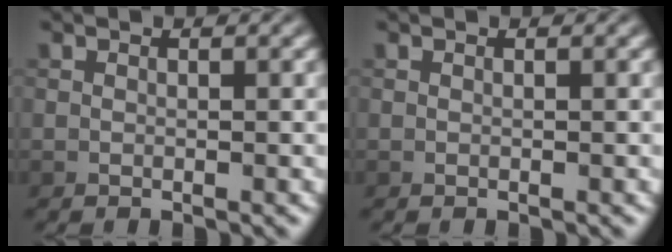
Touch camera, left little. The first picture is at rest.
{"total": 0.0}